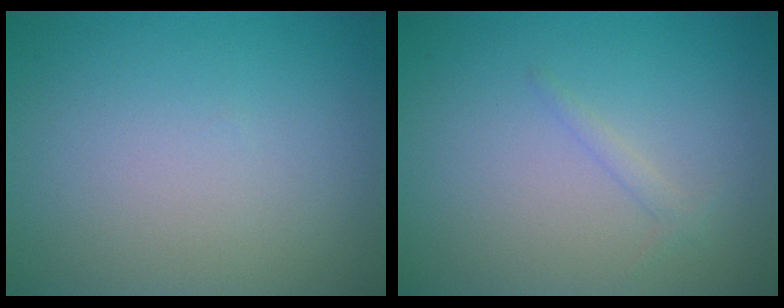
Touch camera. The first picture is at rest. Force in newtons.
{"total": 0.9, "press": 0.9, "slide": 0.0}